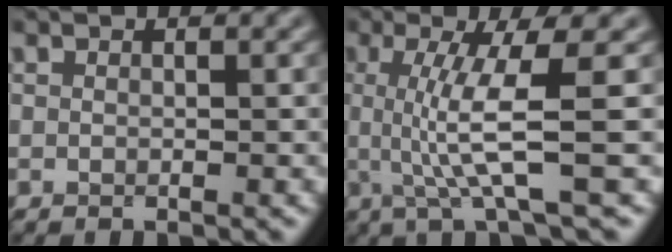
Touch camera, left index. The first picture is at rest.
{"total": 6.2, "force": [0.2, 1.0, 6.1], "torque": [-0.114, -0.003, 0.006]}